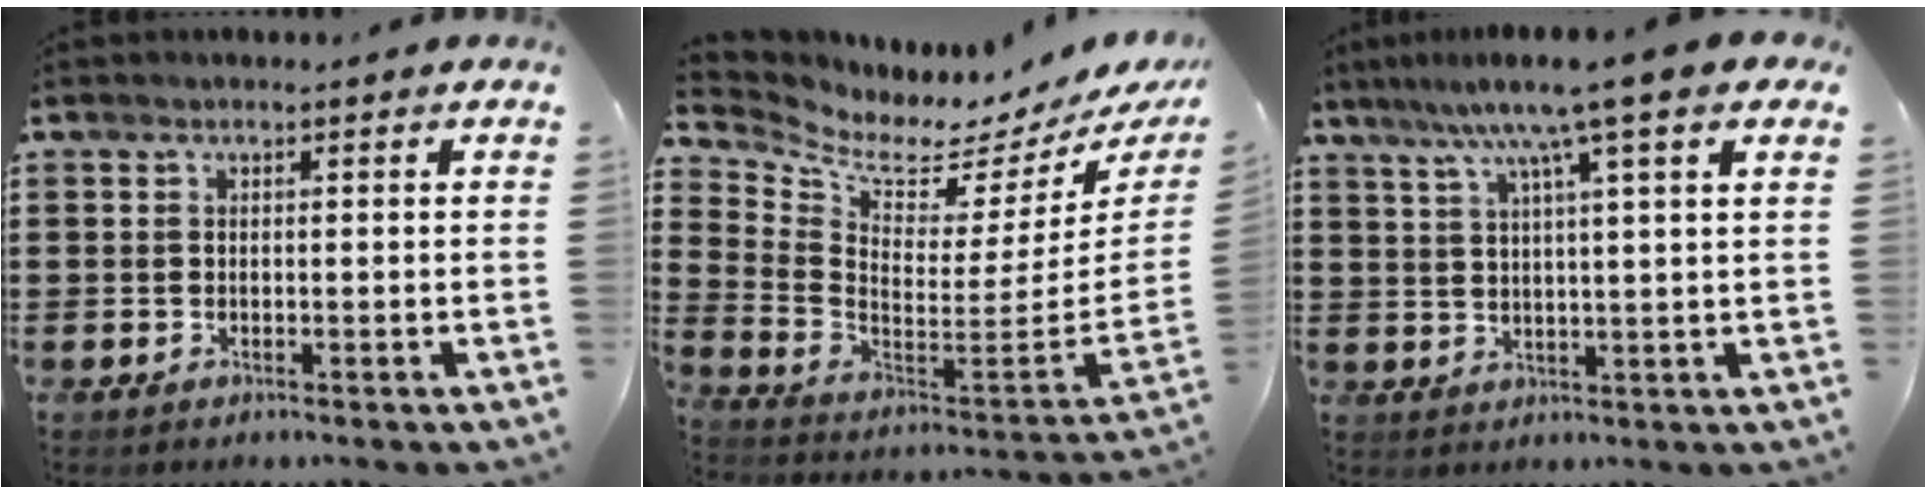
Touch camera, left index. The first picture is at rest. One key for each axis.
{"total": 3.5, "fx": 2.6, "fy": 1.3, "fz": 1.9, "tx": -0.052, "ty": -0.048, "tz": 0.034}
{"total": 8.9, "fx": 5.7, "fy": -0.1, "fz": 6.8, "tx": -0.149, "ty": -0.012, "tz": 0.094}